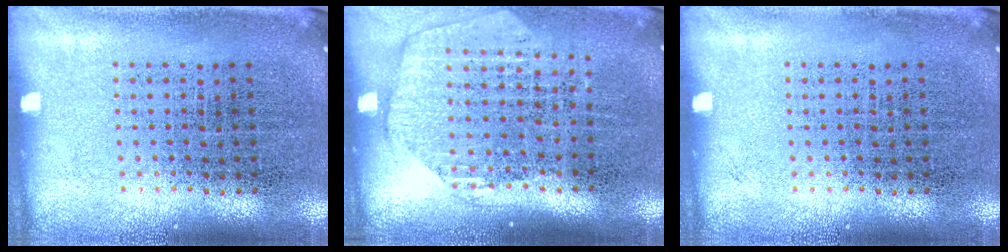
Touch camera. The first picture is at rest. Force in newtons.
{"total": 1.7, "press": 1.5, "slide": 0.8}
{"total": 0.0}